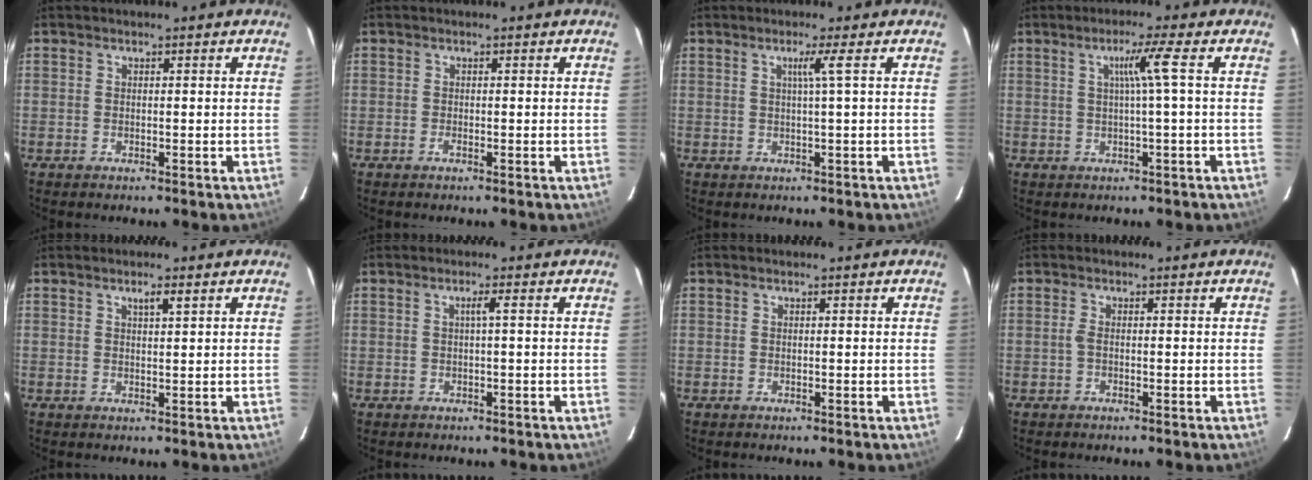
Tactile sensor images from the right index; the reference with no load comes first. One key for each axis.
{"total": 0.6, "fx": -0.3, "fy": 0.1, "fz": 0.5, "tx": -0.008, "ty": 0.000, "tz": -0.007}
{"total": 2.2, "fx": 0.6, "fy": -1.1, "fz": 1.8, "tx": -0.024, "ty": -0.011, "tz": 0.011}
{"total": 4.1, "fx": 0.5, "fy": -1.5, "fz": 3.8, "tx": -0.064, "ty": -0.002, "tz": 0.010}
{"total": 1.8, "fx": 1.1, "fy": 0.2, "fz": 1.4, "tx": -0.021, "ty": 0.002, "tz": 0.019}
{"total": 1.2, "fx": 0.0, "fy": -0.4, "fz": 1.1, "tx": -0.018, "ty": 0.001, "tz": 0.000}
{"total": 0.0}
{"total": 1.2, "fx": -0.4, "fy": 0.3, "fz": 1.1, "tx": -0.025, "ty": 0.002, "tz": -0.010}